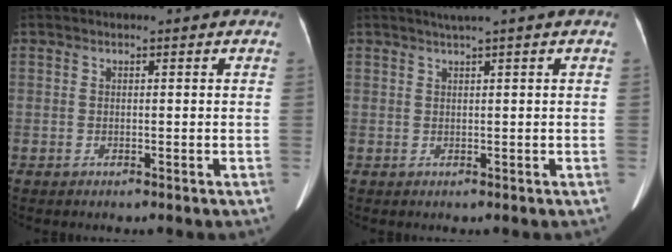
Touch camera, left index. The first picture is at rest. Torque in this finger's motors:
{"motor_torque": [0.29, -0.51, 0.02, 0.03]}